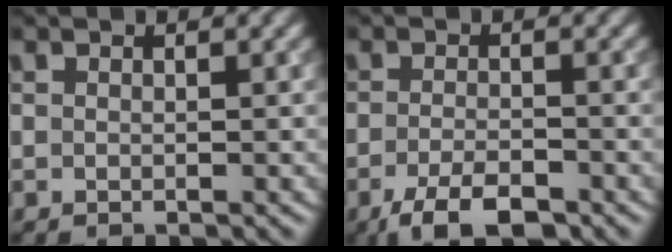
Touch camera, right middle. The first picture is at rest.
{"total": 4.2, "force": [-2.8, 1.3, 2.8], "torque": [-0.049, -0.004, -0.051]}